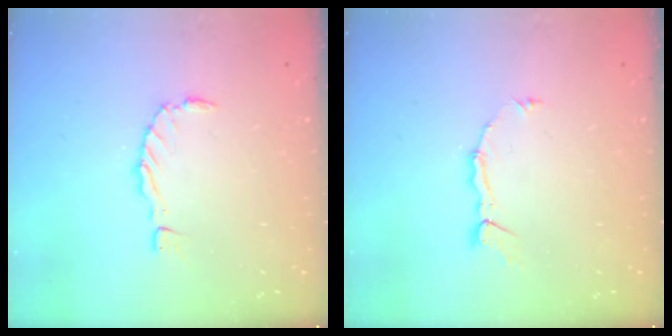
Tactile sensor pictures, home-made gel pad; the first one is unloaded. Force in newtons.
{"total": 3.5, "press": 3.5, "slide": 0.3}